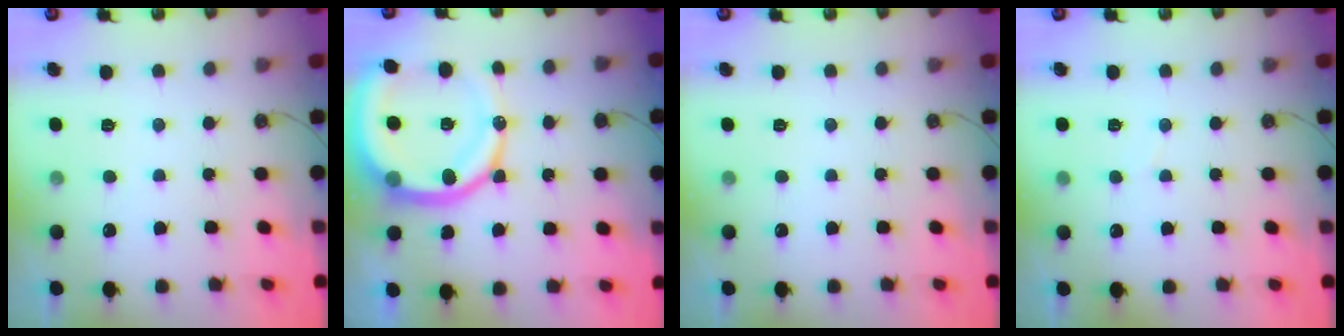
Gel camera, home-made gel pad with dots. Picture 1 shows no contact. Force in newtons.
{"total": 18.9, "press": 18.8, "slide": 2.1}
{"total": 0.0}
{"total": 2.3, "press": 2.3, "slide": 0.2}